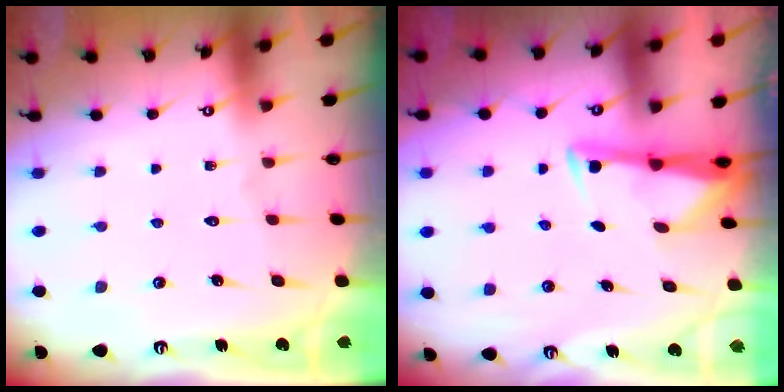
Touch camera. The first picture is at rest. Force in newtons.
{"total": 3.2, "press": 3.2, "slide": 0.4}